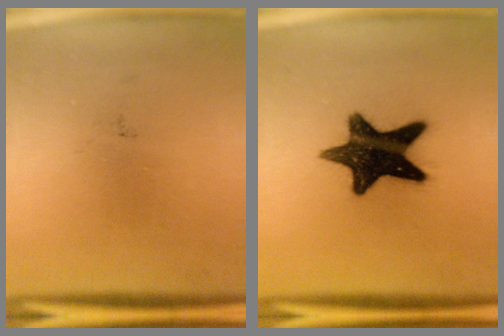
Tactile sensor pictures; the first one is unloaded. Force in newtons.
{"total": 15.1}